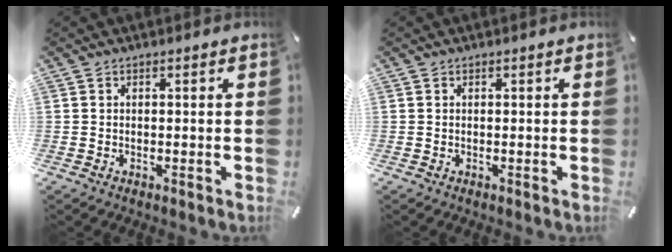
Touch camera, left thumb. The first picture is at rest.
{"total": 0.0}